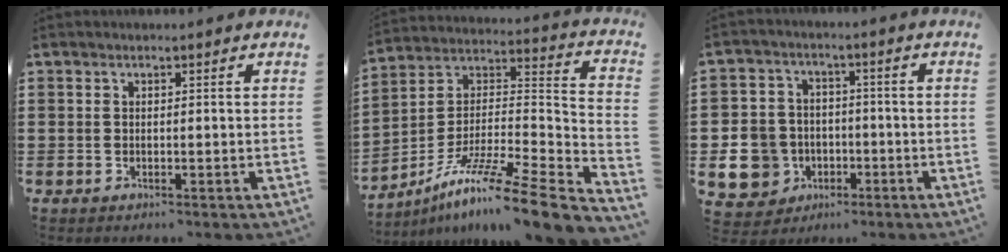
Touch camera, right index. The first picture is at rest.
{"total": 11.4, "force": [-8.8, -0.1, 7.2], "torque": [-0.119, 0.000, -0.166]}
{"total": 8.4, "force": [-2.5, 7.5, 2.8], "torque": [-0.116, 0.007, -0.048]}